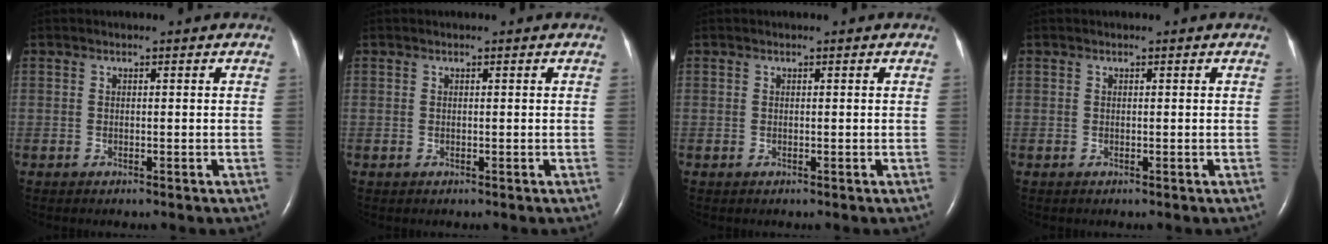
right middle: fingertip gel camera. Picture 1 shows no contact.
{"total": 0.0}
{"total": 0.0}
{"total": 0.0}